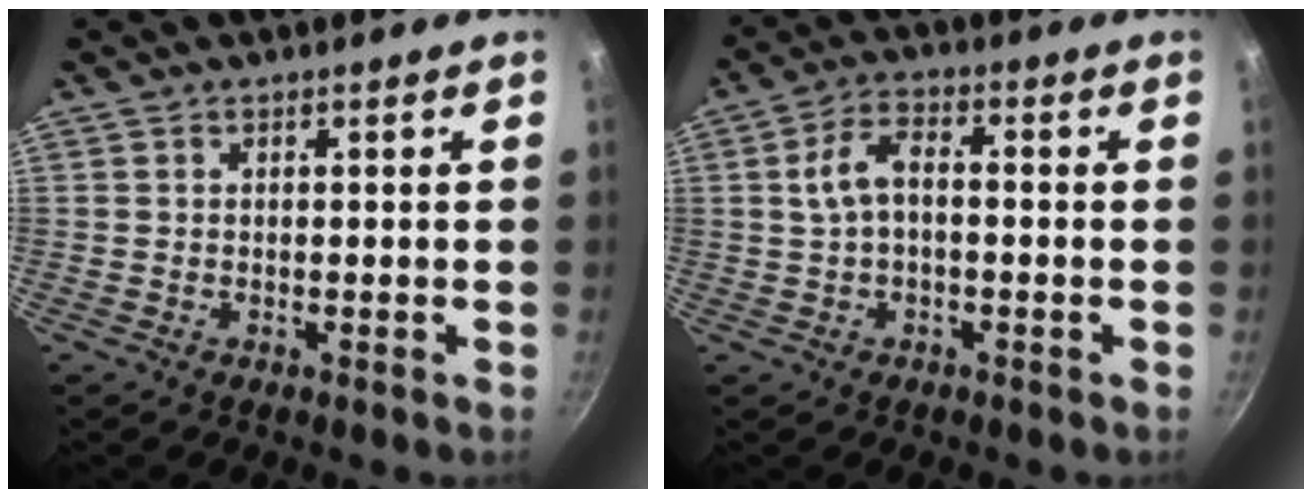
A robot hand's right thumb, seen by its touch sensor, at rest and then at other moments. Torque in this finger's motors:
{"motor_torque": [0.23, 0.06, -0.16, 0.25, 0.13]}